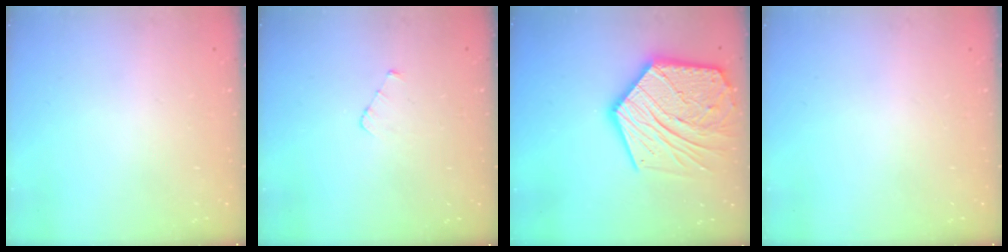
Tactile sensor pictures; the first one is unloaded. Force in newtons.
{"total": 2.9, "press": 2.9, "slide": 0.3}
{"total": 25.6, "press": 25.5, "slide": 2.3}
{"total": 0.0}